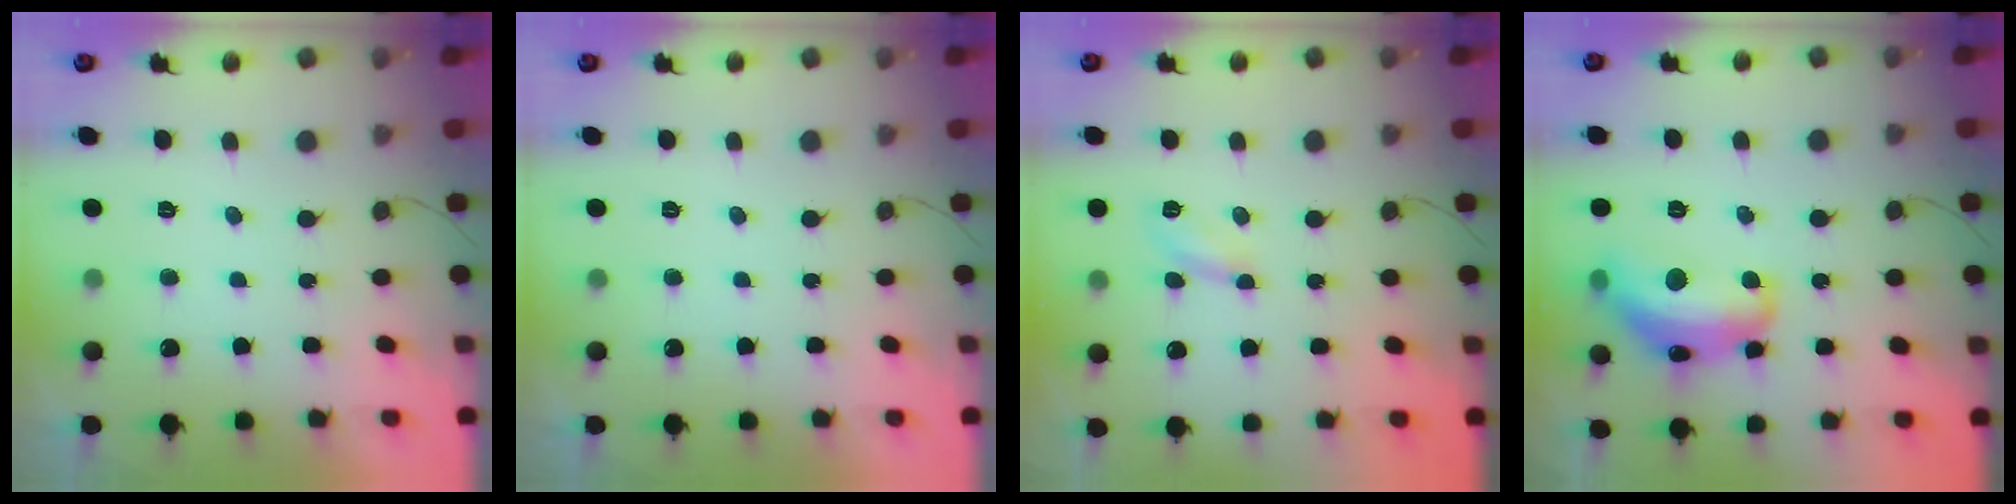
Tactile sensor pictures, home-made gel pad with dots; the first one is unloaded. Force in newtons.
{"total": 0.0}
{"total": 4.3, "press": 4.3, "slide": 0.6}
{"total": 16.4, "press": 16.4, "slide": 0.9}